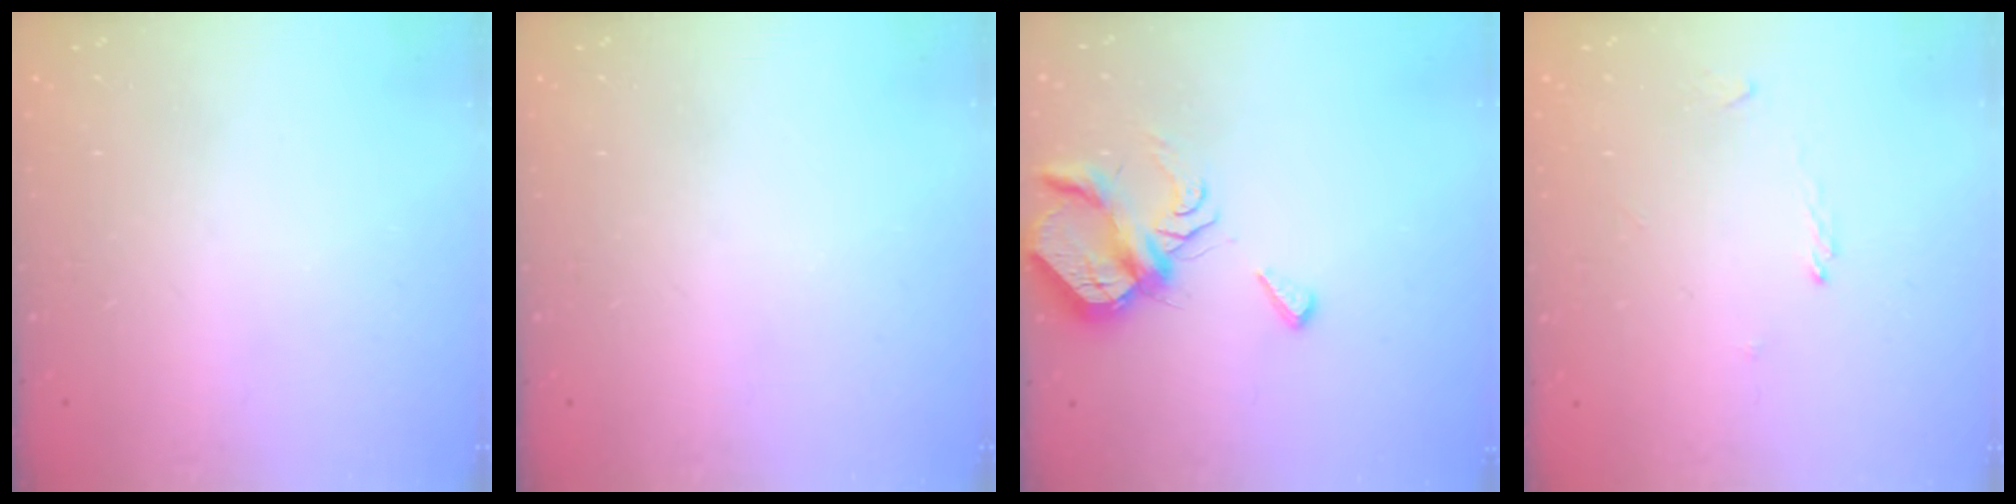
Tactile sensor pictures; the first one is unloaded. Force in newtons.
{"total": 0.0}
{"total": 7.8, "press": 7.8, "slide": 0.5}
{"total": 1.2, "press": 1.1, "slide": 0.3}